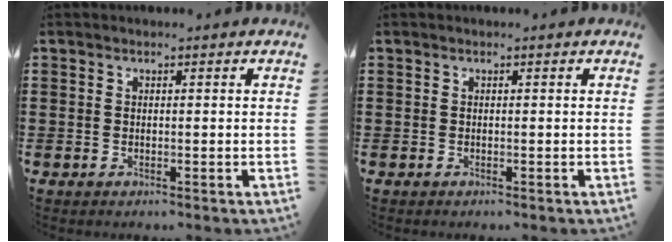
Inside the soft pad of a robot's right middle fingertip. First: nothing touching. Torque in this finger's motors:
{"motor_torque": [-0.28, 0.26, 0.00, -0.01]}